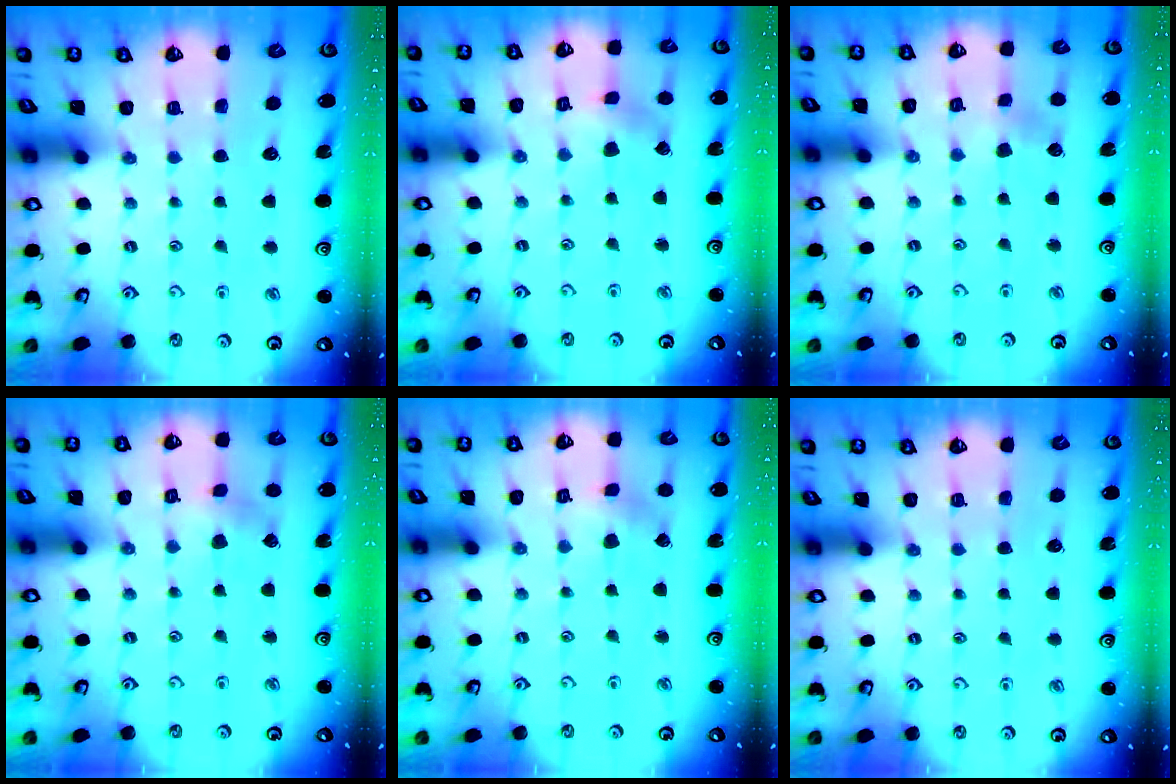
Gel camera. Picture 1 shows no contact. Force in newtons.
{"total": 1.6, "press": 1.6, "slide": 0.1}
{"total": 2.4, "press": 2.3, "slide": 0.4}
{"total": 2.7, "press": 2.6, "slide": 0.3}
{"total": 2.0, "press": 2.0, "slide": 0.1}
{"total": 0.0}